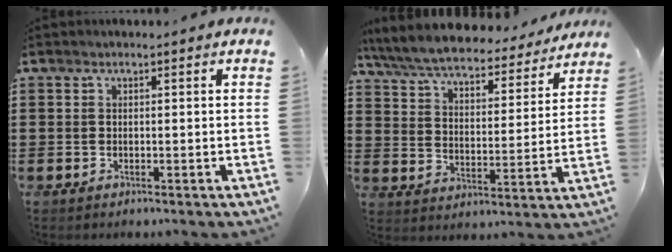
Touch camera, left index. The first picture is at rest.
{"total": 7.0, "force": [6.6, 0.7, 2.3], "torque": [-0.076, -0.039, 0.114]}